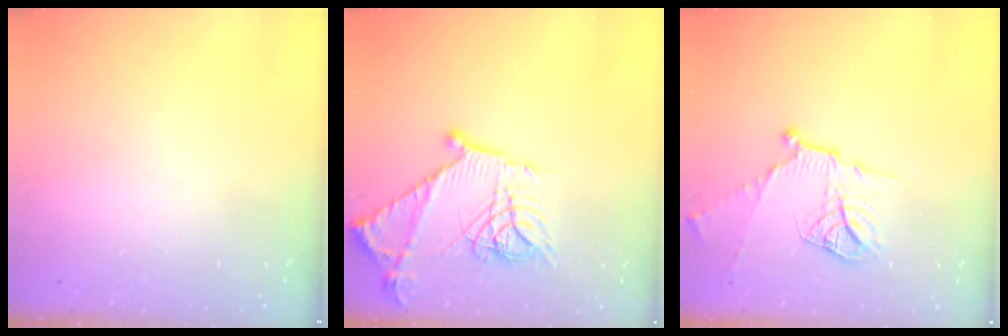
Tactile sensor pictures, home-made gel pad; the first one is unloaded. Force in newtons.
{"total": 16.5, "press": 16.4, "slide": 1.1}
{"total": 13.4, "press": 13.3, "slide": 1.2}